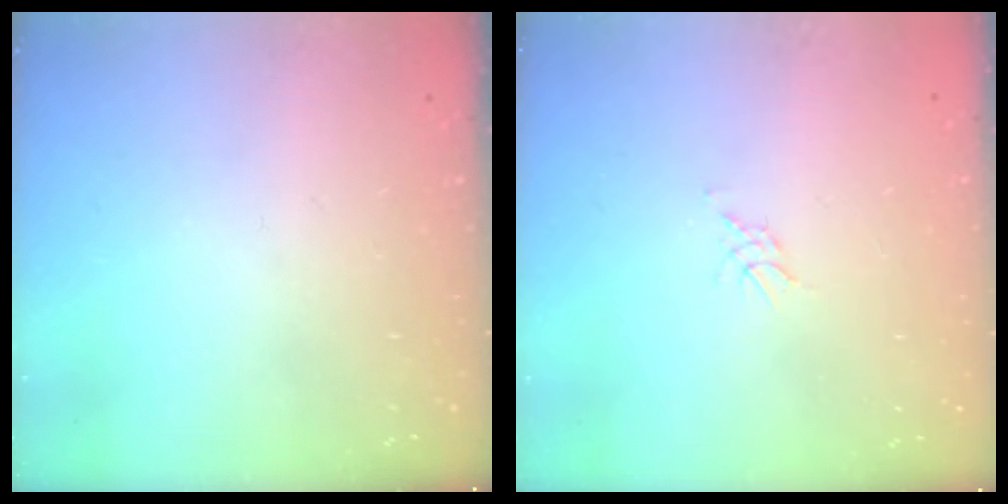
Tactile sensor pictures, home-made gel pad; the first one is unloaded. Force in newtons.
{"total": 1.4, "press": 1.4, "slide": 0.2}